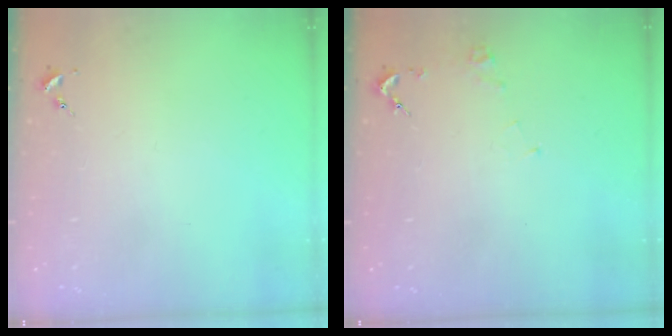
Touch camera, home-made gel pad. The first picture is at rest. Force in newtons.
{"total": 3.7, "press": 3.7, "slide": 0.5}